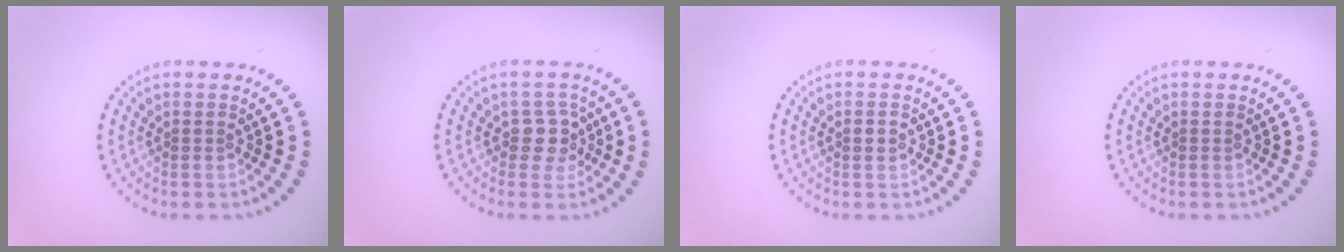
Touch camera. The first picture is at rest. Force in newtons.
{"total": 2.3, "press": 2.1, "slide": 1.0}
{"total": 1.2, "press": 1.2, "slide": 0.1}
{"total": 0.0}